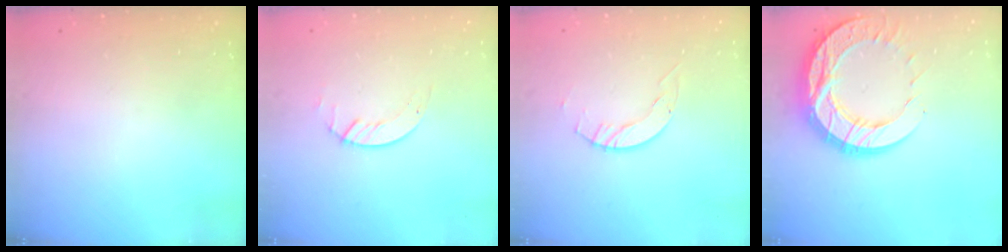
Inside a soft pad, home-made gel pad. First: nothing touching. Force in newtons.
{"total": 1.2, "press": 1.1, "slide": 0.2}
{"total": 2.1, "press": 2.1, "slide": 0.3}
{"total": 19.4, "press": 19.4, "slide": 1.8}